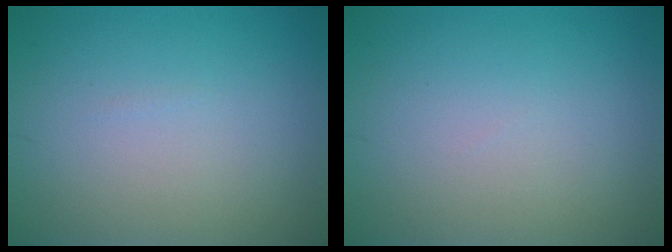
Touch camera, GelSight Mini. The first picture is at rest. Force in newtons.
{"total": 0.0}